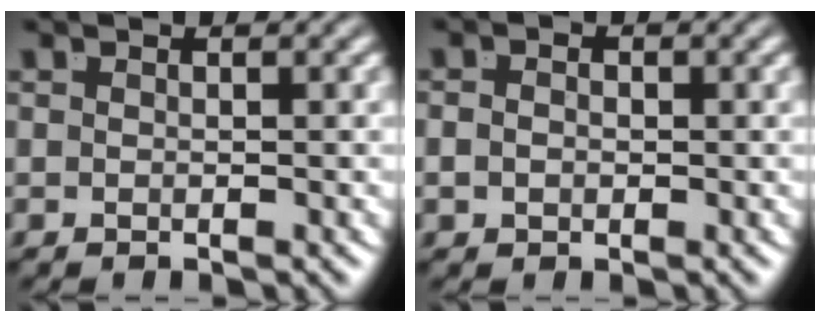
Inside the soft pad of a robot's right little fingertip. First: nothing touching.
{"total": 1.0, "force": [-0.5, 0.5, 0.7], "torque": [-0.018, -0.009, -0.003]}